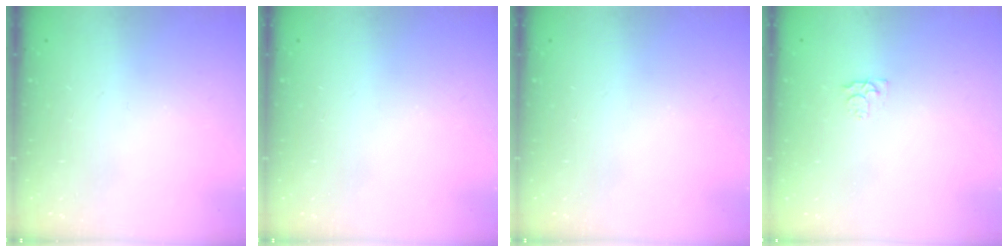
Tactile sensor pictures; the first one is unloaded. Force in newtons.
{"total": 0.0}
{"total": 0.0}
{"total": 2.7, "press": 2.7, "slide": 0.5}